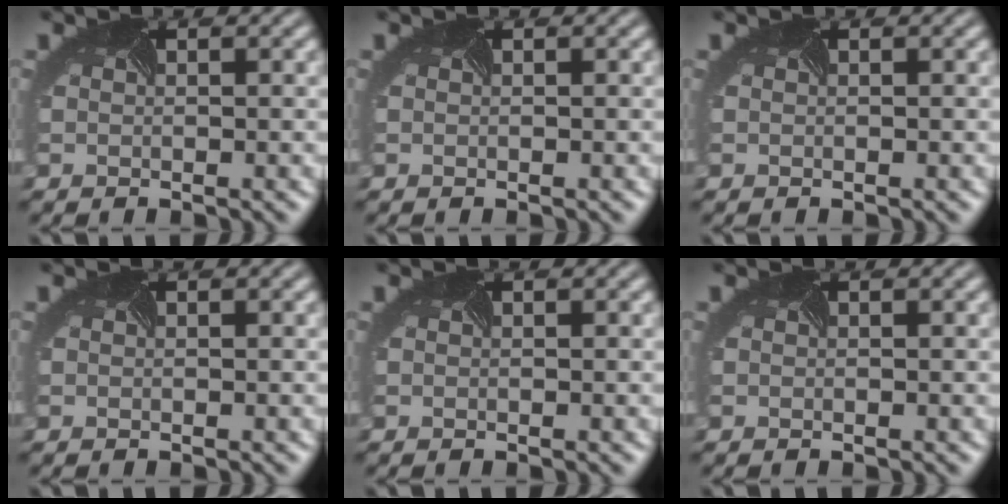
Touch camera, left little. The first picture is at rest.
{"total": 0.0}
{"total": 0.0}
{"total": 0.0}
{"total": 0.0}
{"total": 0.0}